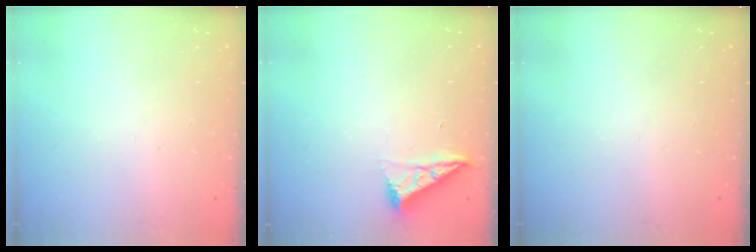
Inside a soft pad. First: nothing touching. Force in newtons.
{"total": 7.1, "press": 7.1, "slide": 0.5}
{"total": 0.0}